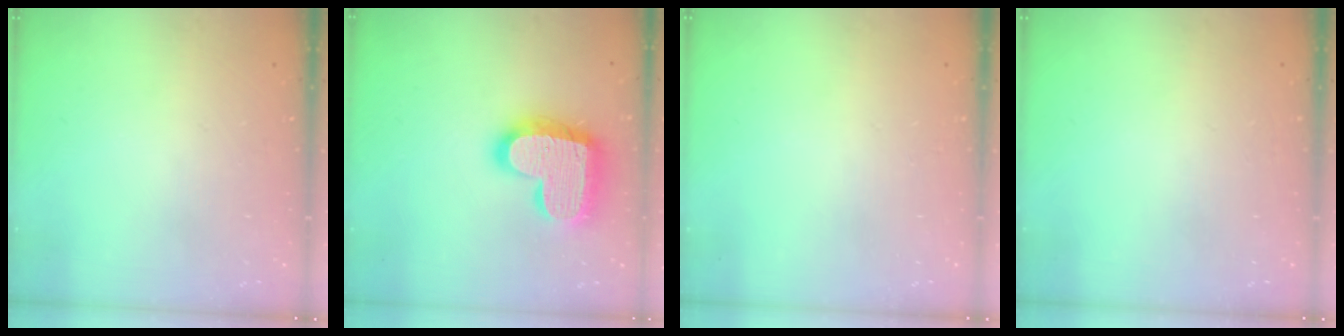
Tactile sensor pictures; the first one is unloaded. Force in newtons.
{"total": 20.5, "press": 20.4, "slide": 1.5}
{"total": 0.0}
{"total": 0.0}